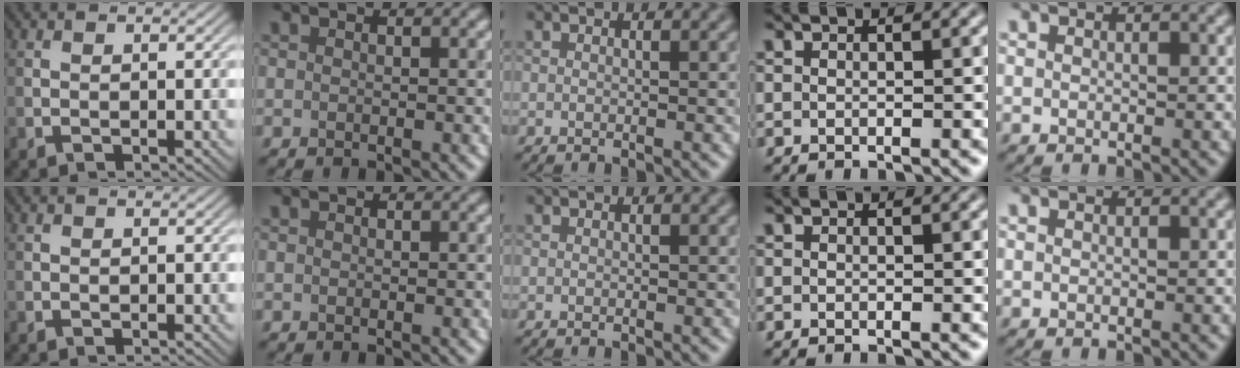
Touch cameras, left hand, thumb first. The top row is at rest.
{}